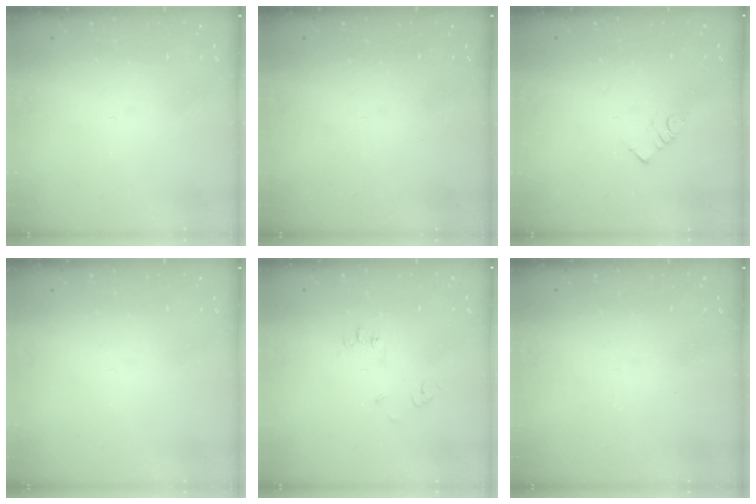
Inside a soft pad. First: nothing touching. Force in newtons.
{"total": 0.0}
{"total": 2.5, "press": 2.5, "slide": 0.1}
{"total": 0.0}
{"total": 4.9, "press": 4.8, "slide": 0.7}
{"total": 0.0}